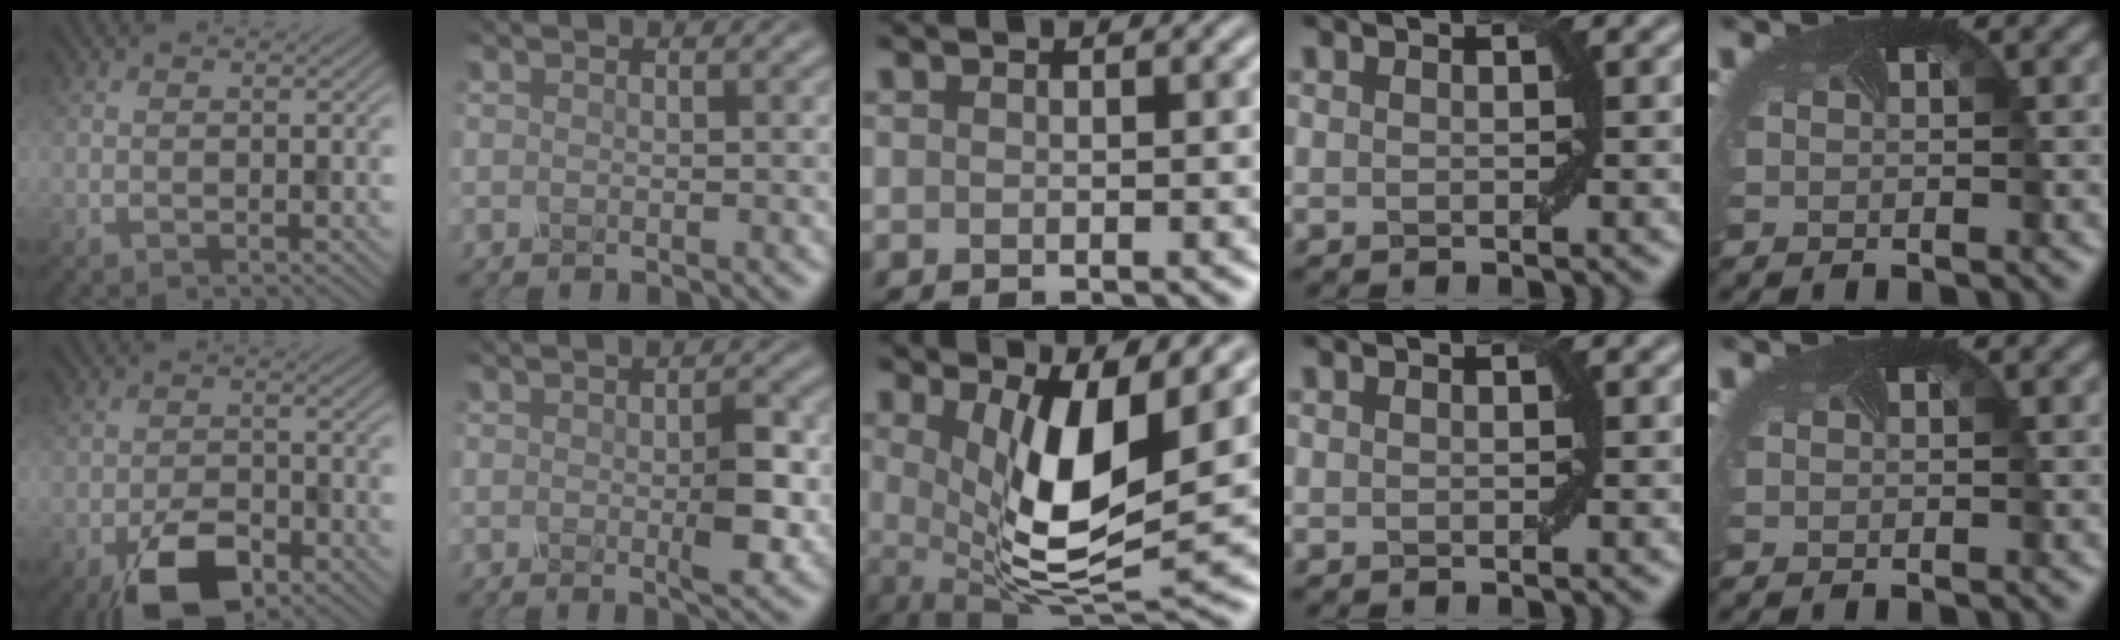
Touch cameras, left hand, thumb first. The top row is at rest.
{"thumb": {"total": 7.3, "force": [-4.2, 3.7, 4.6], "torque": [-0.078, -0.007, -0.075]}, "index": {"total": 3.2, "force": [-0.7, 0.7, 3.0], "torque": [-0.062, -0.001, -0.007]}, "middle": {"total": 8.5, "force": [1.8, 2.8, 7.8], "torque": [-0.143, -0.022, 0.035]}}